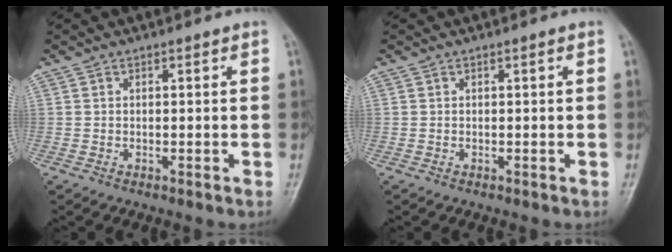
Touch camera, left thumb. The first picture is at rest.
{"total": 0.0}